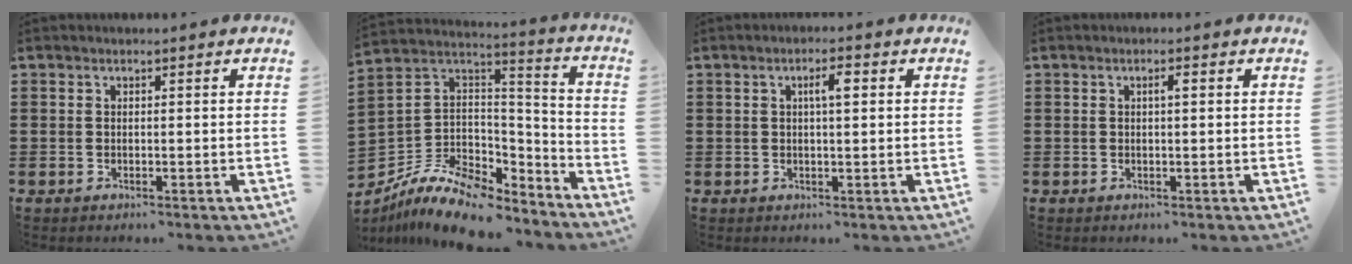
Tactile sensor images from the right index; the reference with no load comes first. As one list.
[{"total": 10.9, "force": [-8.3, 4.9, 5.2], "torque": [-0.114, 0.019, -0.157]}, {"total": 3.0, "force": [0.6, 0.6, 2.8], "torque": [-0.048, 0.004, 0.005]}, {"total": 1.1, "force": [0.2, 0.1, 1.1], "torque": [-0.021, 0.002, 0.002]}]